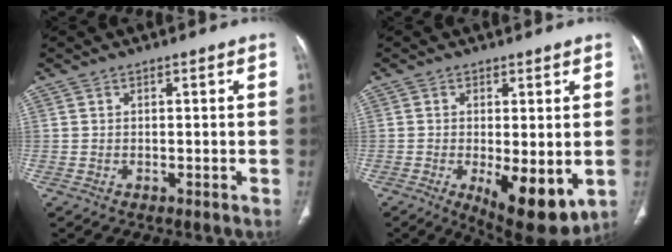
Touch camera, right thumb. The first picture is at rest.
{"total": 11.7, "force": [-2.6, 4.5, 10.5], "torque": [-0.148, -0.025, -0.027]}